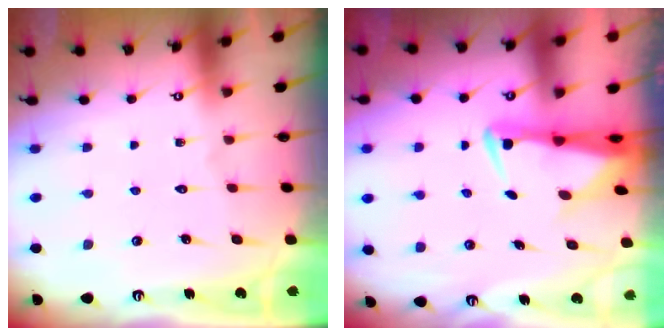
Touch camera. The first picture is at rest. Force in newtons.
{"total": 3.2, "press": 3.1, "slide": 0.6}